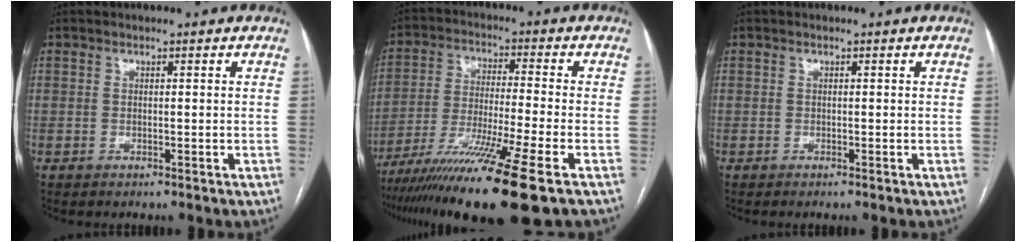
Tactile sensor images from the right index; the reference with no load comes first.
{"total": 16.7, "force": [-11.2, -1.4, 12.3], "torque": [-0.212, -0.046, -0.192]}
{"total": 0.0}